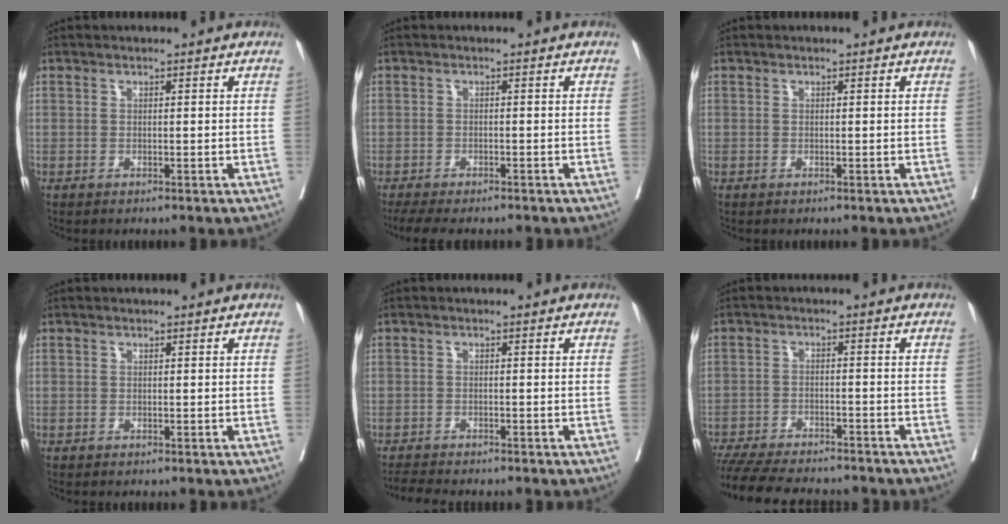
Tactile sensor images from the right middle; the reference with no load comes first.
{"total": 7.5, "force": [-6.4, 2.1, 3.5], "torque": [-0.048, -0.007, -0.091]}
{"total": 0.0}
{"total": 0.0}
{"total": 3.6, "force": [-3.4, 0.2, 1.1], "torque": [-0.017, -0.013, -0.055]}
{"total": 16.4, "force": [-14.6, 3.3, 6.7], "torque": [-0.141, -0.023, -0.207]}